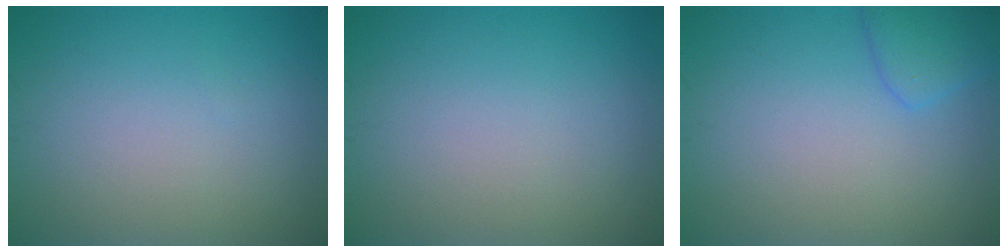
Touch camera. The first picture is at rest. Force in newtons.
{"total": 0.0}
{"total": 2.4, "press": 2.4, "slide": 0.2}